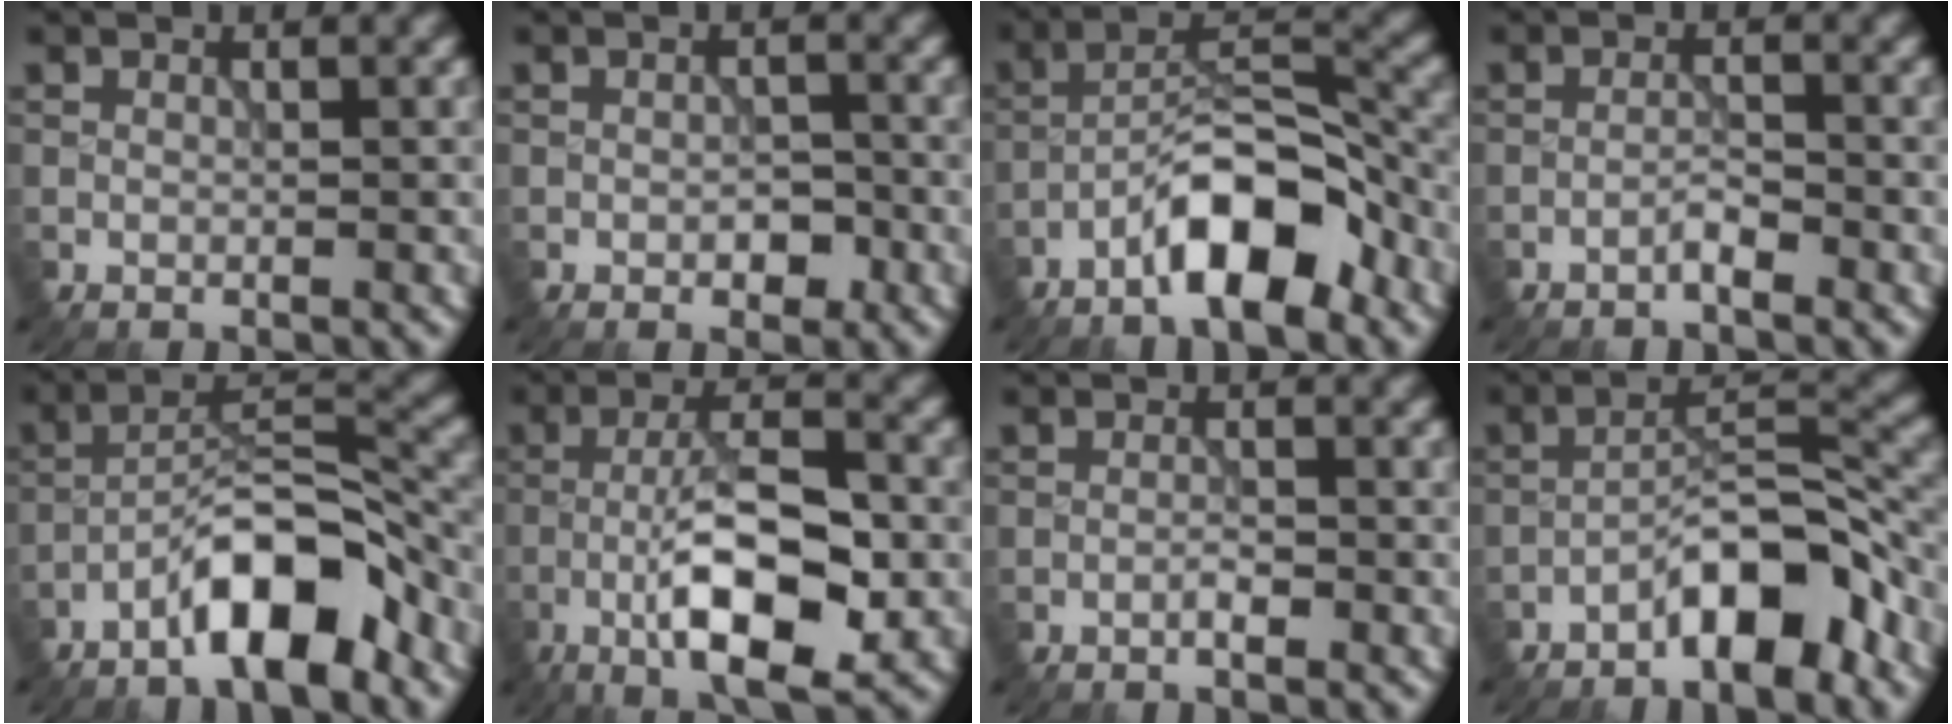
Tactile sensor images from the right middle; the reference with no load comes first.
{"total": 1.8, "force": [-0.7, 1.0, 1.4], "torque": [-0.020, 0.000, -0.012]}
{"total": 7.5, "force": [-4.5, 2.3, 5.6], "torque": [-0.086, 0.021, -0.081]}
{"total": 1.3, "force": [-1.0, 0.0, 0.8], "torque": [-0.013, 0.005, -0.022]}
{"total": 7.5, "force": [-4.7, 2.0, 5.5], "torque": [-0.088, 0.019, -0.085]}
{"total": 9.0, "force": [-3.0, 2.7, 8.1], "torque": [-0.132, 0.013, -0.059]}
{"total": 1.0, "force": [-0.6, 0.1, 0.8], "torque": [-0.013, 0.002, -0.012]}
{"total": 6.2, "force": [-3.9, 1.6, 4.6], "torque": [-0.070, 0.021, -0.072]}